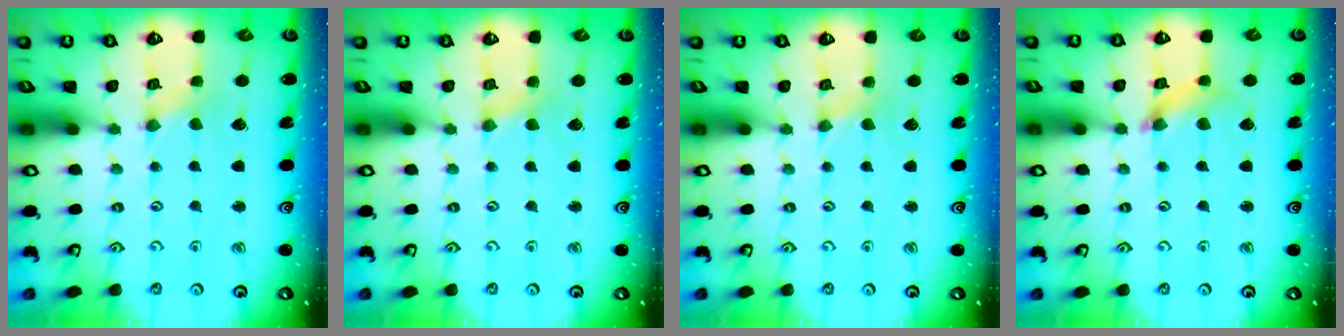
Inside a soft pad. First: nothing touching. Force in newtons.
{"total": 2.7, "press": 2.6, "slide": 0.5}
{"total": 1.3, "press": 1.3, "slide": 0.2}
{"total": 5.3, "press": 5.2, "slide": 0.5}